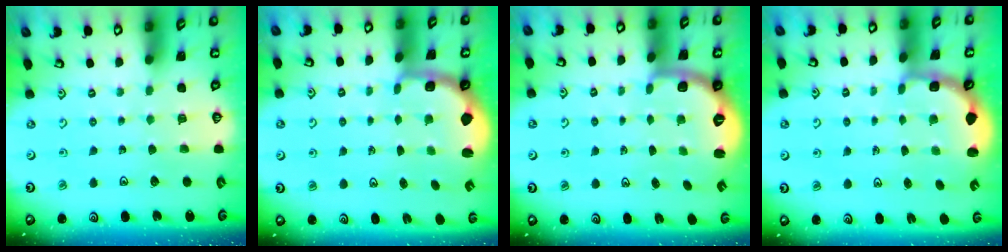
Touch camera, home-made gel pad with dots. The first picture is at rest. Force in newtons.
{"total": 2.2, "press": 1.5, "slide": 1.6}
{"total": 2.8, "press": 1.7, "slide": 2.1}
{"total": 2.8, "press": 2.2, "slide": 1.7}